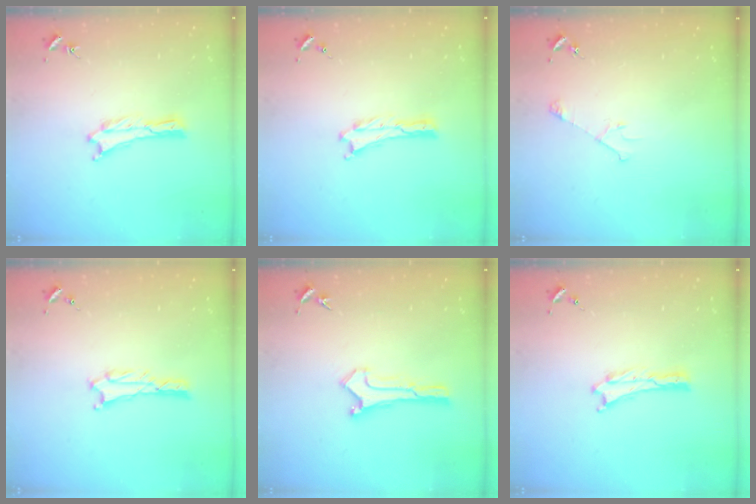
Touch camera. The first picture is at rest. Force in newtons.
{"total": 0.0}
{"total": 3.2, "press": 3.2, "slide": 0.3}
{"total": 1.3, "press": 1.3, "slide": 0.3}
{"total": 0.0}
{"total": 0.0}